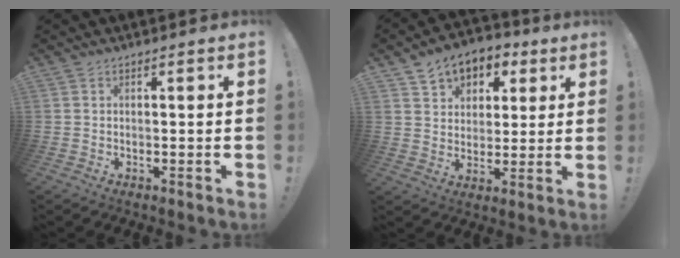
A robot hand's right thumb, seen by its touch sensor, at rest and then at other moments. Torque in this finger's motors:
{"motor_torque": [0.70, 0.72, 0.15, 0.10, 0.00]}